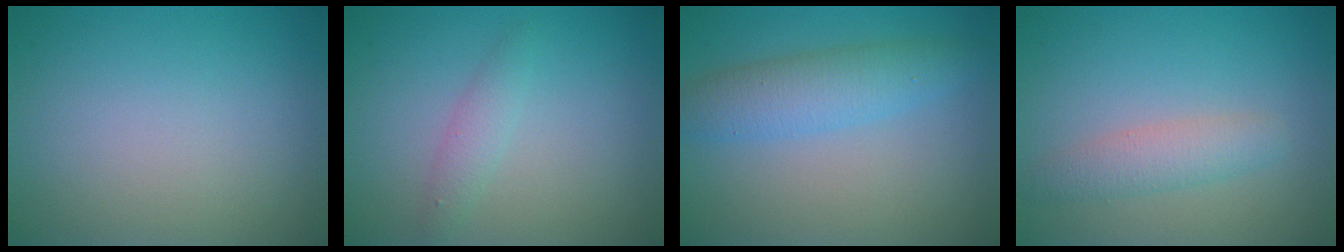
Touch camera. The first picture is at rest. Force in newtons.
{"total": 1.6, "press": 1.6, "slide": 0.1}
{"total": 4.0, "press": 4.0, "slide": 0.1}
{"total": 2.5, "press": 2.5, "slide": 0.1}